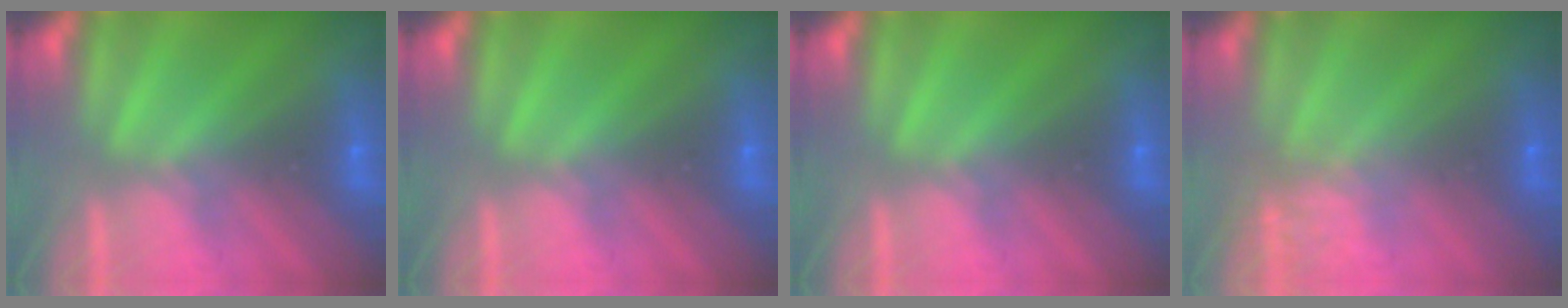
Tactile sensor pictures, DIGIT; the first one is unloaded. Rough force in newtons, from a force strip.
{"total": 0.0}
{"total": 0.0}
{"total": 1.8}